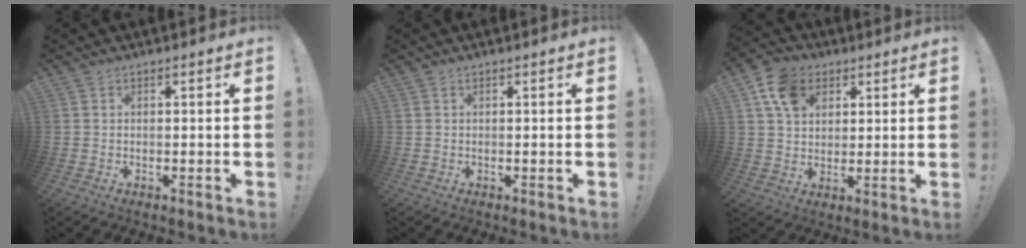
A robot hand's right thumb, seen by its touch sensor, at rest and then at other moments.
{"total": 0.0}
{"total": 10.9, "force": [4.9, 8.2, 5.2], "torque": [-0.081, -0.012, 0.095]}